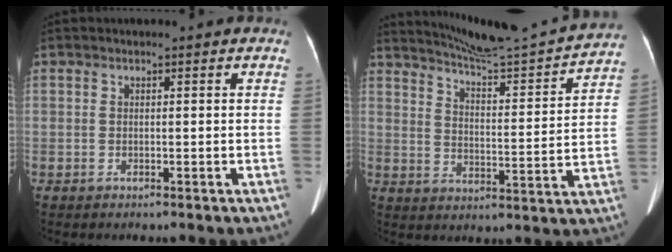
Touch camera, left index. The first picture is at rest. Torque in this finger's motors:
{"motor_torque": [0.00, -2.14, 0.01, 0.05]}